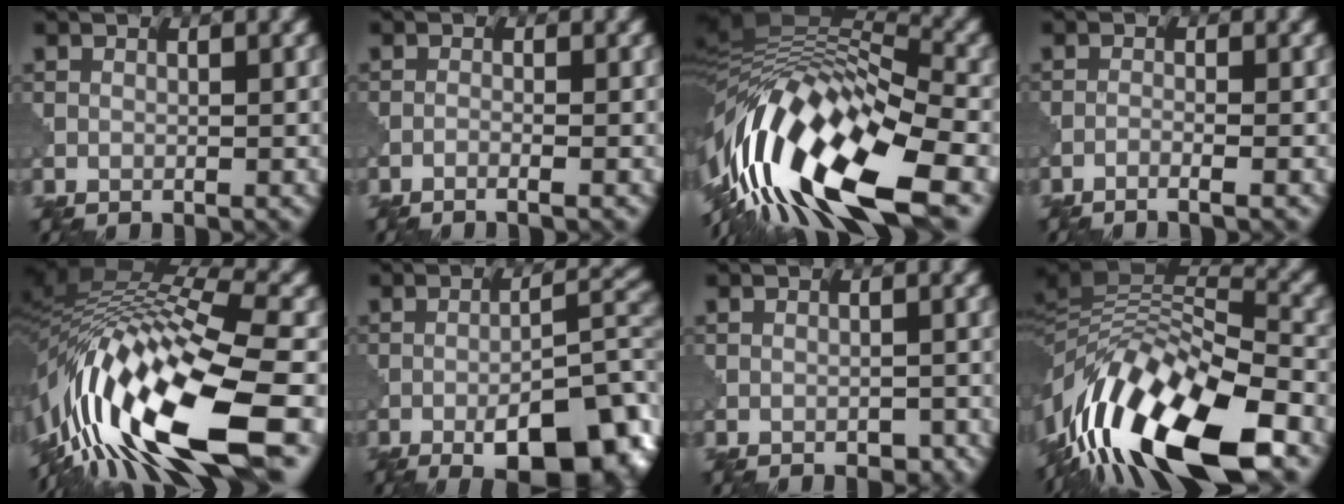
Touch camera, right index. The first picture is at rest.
{"total": 1.1, "force": [-0.8, 0.0, 0.7], "torque": [-0.014, 0.000, -0.024]}
{"total": 16.6, "force": [-6.5, 6.1, 14.0], "torque": [-0.252, 0.014, -0.129]}
{"total": 1.5, "force": [-1.1, 0.1, 1.0], "torque": [-0.015, 0.000, -0.032]}
{"total": 15.1, "force": [-6.7, 4.6, 12.7], "torque": [-0.236, 0.022, -0.121]}
{"total": 11.2, "force": [-5.2, 4.0, 9.1], "torque": [-0.116, 0.010, -0.071]}
{"total": 1.1, "force": [-0.6, 0.7, 0.6], "torque": [-0.012, -0.006, -0.008]}
{"total": 14.8, "force": [-8.3, 5.0, 11.3], "torque": [-0.211, 0.021, -0.152]}